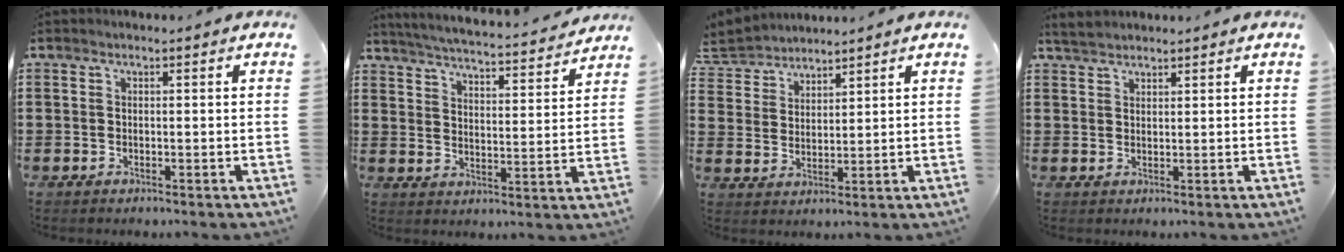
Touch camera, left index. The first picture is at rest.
{"total": 4.2, "force": [4.1, -0.5, 0.9], "torque": [-0.039, -0.038, 0.064]}
{"total": 4.3, "force": [4.0, 1.5, -0.5], "torque": [-0.016, -0.018, 0.073]}
{"total": 2.3, "force": [2.2, 0.6, 0.6], "torque": [-0.019, 0.004, 0.043]}